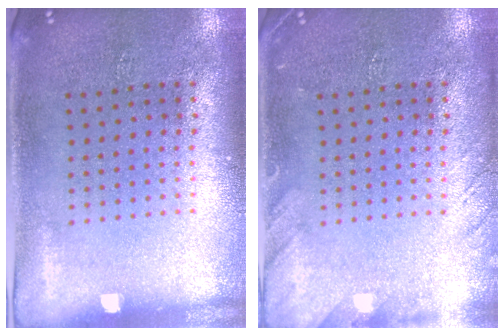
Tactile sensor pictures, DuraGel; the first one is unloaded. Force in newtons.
{"total": 1.6, "press": 1.6, "slide": 0.2}